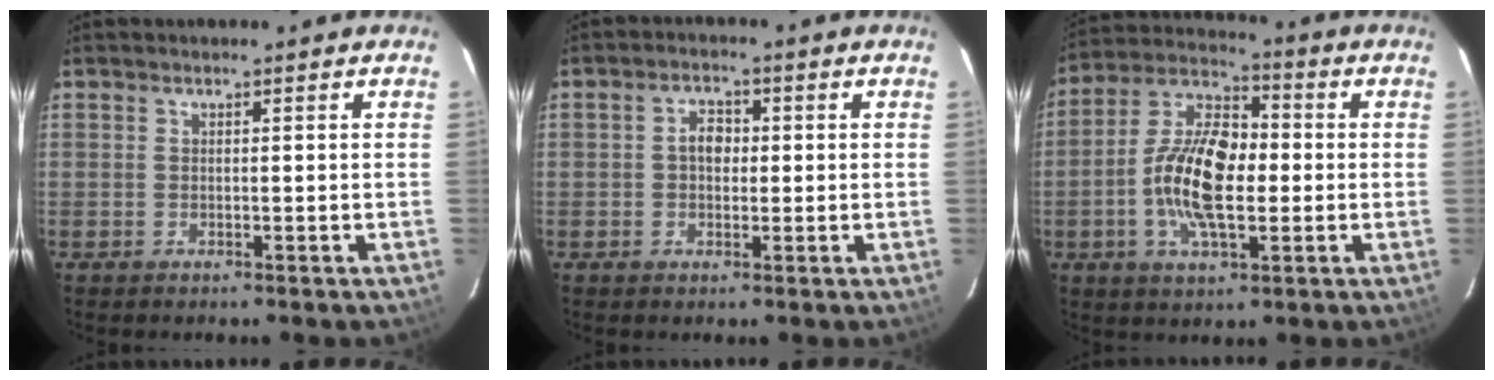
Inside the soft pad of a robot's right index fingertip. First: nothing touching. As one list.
[{"total": 3.4, "force": [0.1, 2.6, 2.2], "torque": [-0.036, 0.012, 0.000]}, {"total": 14.3, "force": [-1.7, 6.5, 12.7], "torque": [-0.251, 0.011, -0.040]}]